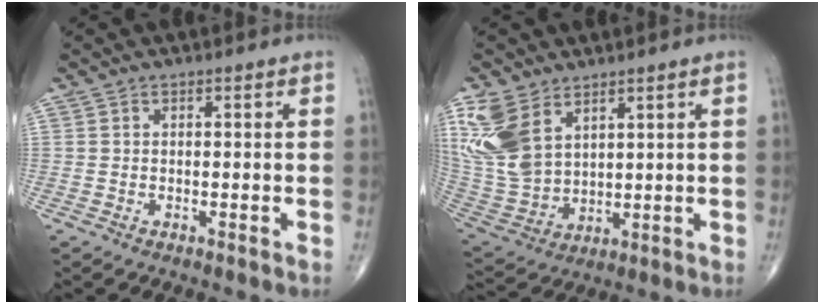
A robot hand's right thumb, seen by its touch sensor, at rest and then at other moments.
{"total": 13.1, "force": [6.7, 7.9, 8.0], "torque": [-0.166, -0.022, 0.157]}